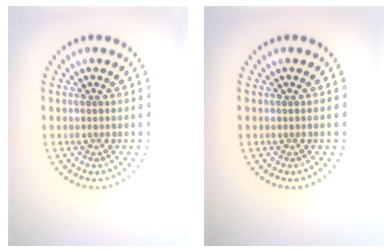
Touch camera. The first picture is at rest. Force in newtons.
{"total": 0.0}